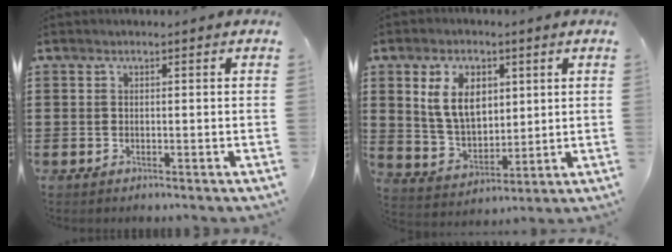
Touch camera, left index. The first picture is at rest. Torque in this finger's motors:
{"motor_torque": [1.72, 0.42, 0.71, 0.17]}